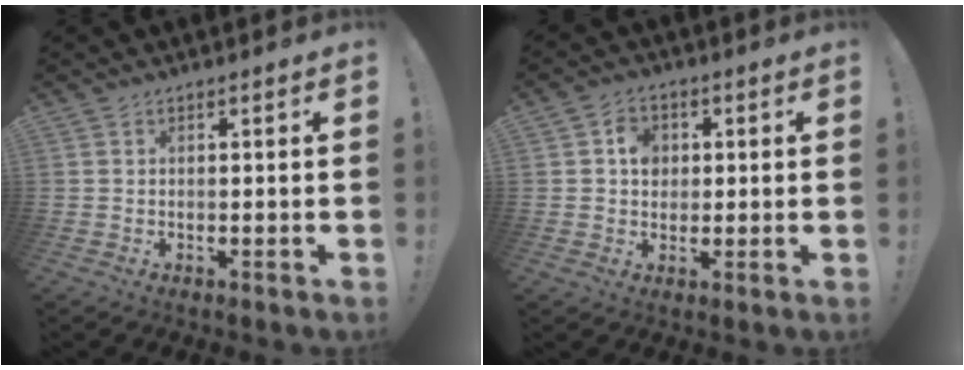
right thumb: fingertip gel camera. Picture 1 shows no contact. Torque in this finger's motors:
{"motor_torque": [0.13, 0.02, 0.07, 0.06, 0.08]}